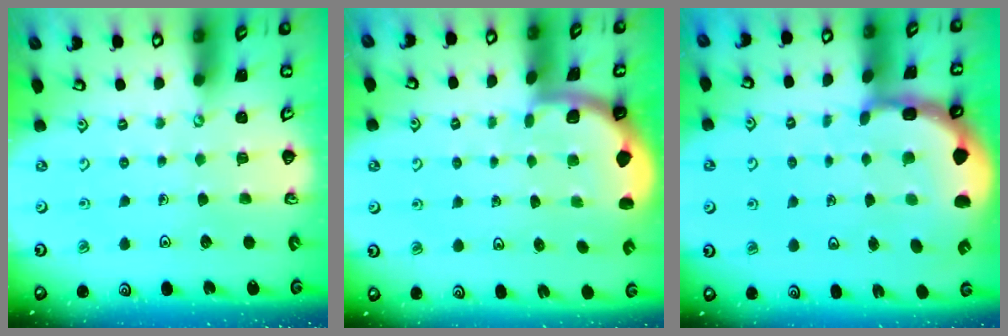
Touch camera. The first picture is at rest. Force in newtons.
{"total": 1.6, "press": 1.6, "slide": 0.1}
{"total": 4.6, "press": 4.5, "slide": 1.1}